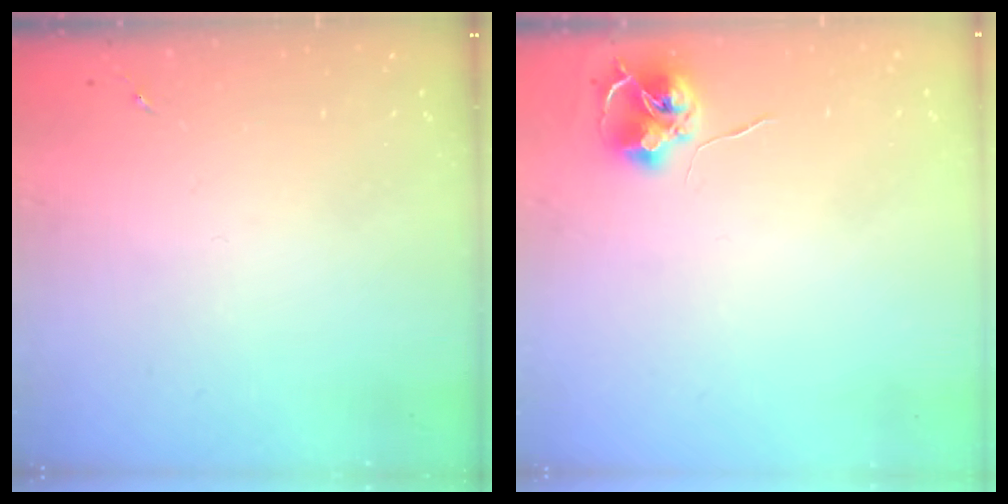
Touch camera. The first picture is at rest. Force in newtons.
{"total": 7.9, "press": 7.9, "slide": 0.4}